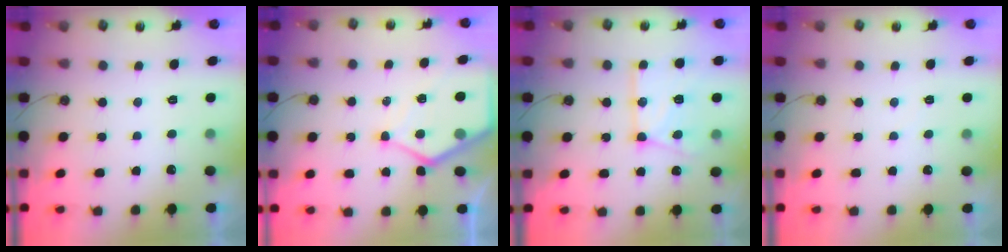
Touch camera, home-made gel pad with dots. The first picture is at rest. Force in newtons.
{"total": 9.5, "press": 9.5, "slide": 1.0}
{"total": 15.7, "press": 15.6, "slide": 2.0}
{"total": 3.3, "press": 3.2, "slide": 0.5}